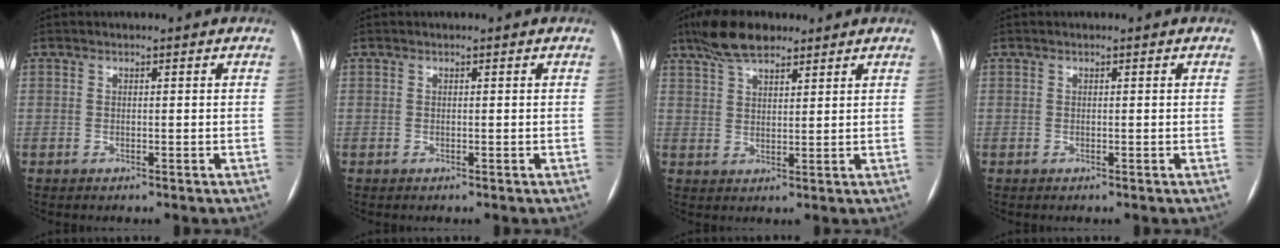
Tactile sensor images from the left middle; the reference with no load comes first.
{"total": 0.0}
{"total": 7.5, "force": [5.8, 2.3, 4.1], "torque": [-0.085, 0.016, 0.108]}
{"total": 0.0}